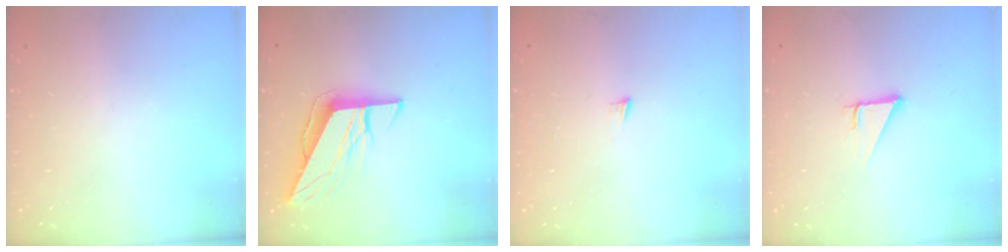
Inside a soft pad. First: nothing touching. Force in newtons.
{"total": 9.4, "press": 9.4, "slide": 1.0}
{"total": 5.2, "press": 5.2, "slide": 0.3}
{"total": 3.0, "press": 3.0, "slide": 0.1}